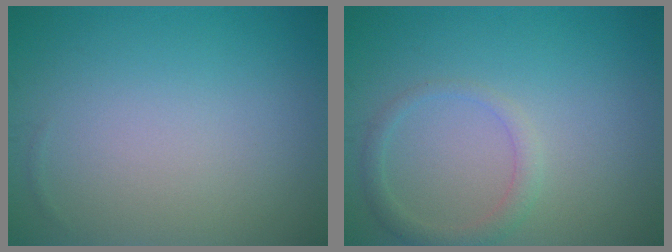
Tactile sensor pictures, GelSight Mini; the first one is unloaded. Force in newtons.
{"total": 1.9, "press": 1.9, "slide": 0.1}